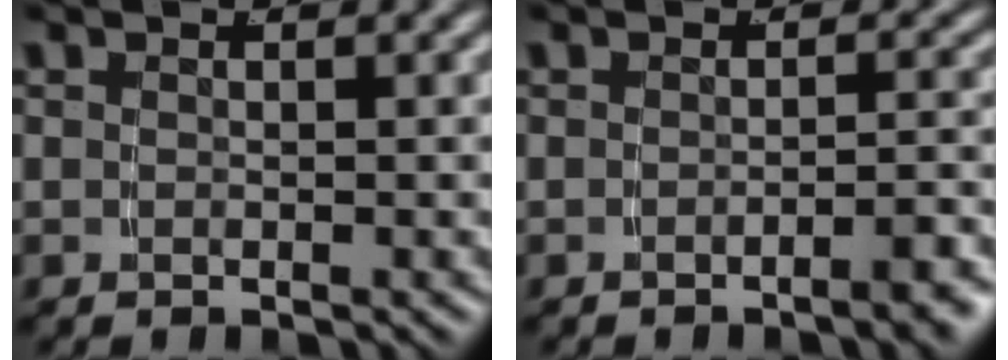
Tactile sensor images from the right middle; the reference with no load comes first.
{"total": 2.3, "force": [-1.9, -0.1, 1.3], "torque": [-0.011, 0.008, -0.036]}